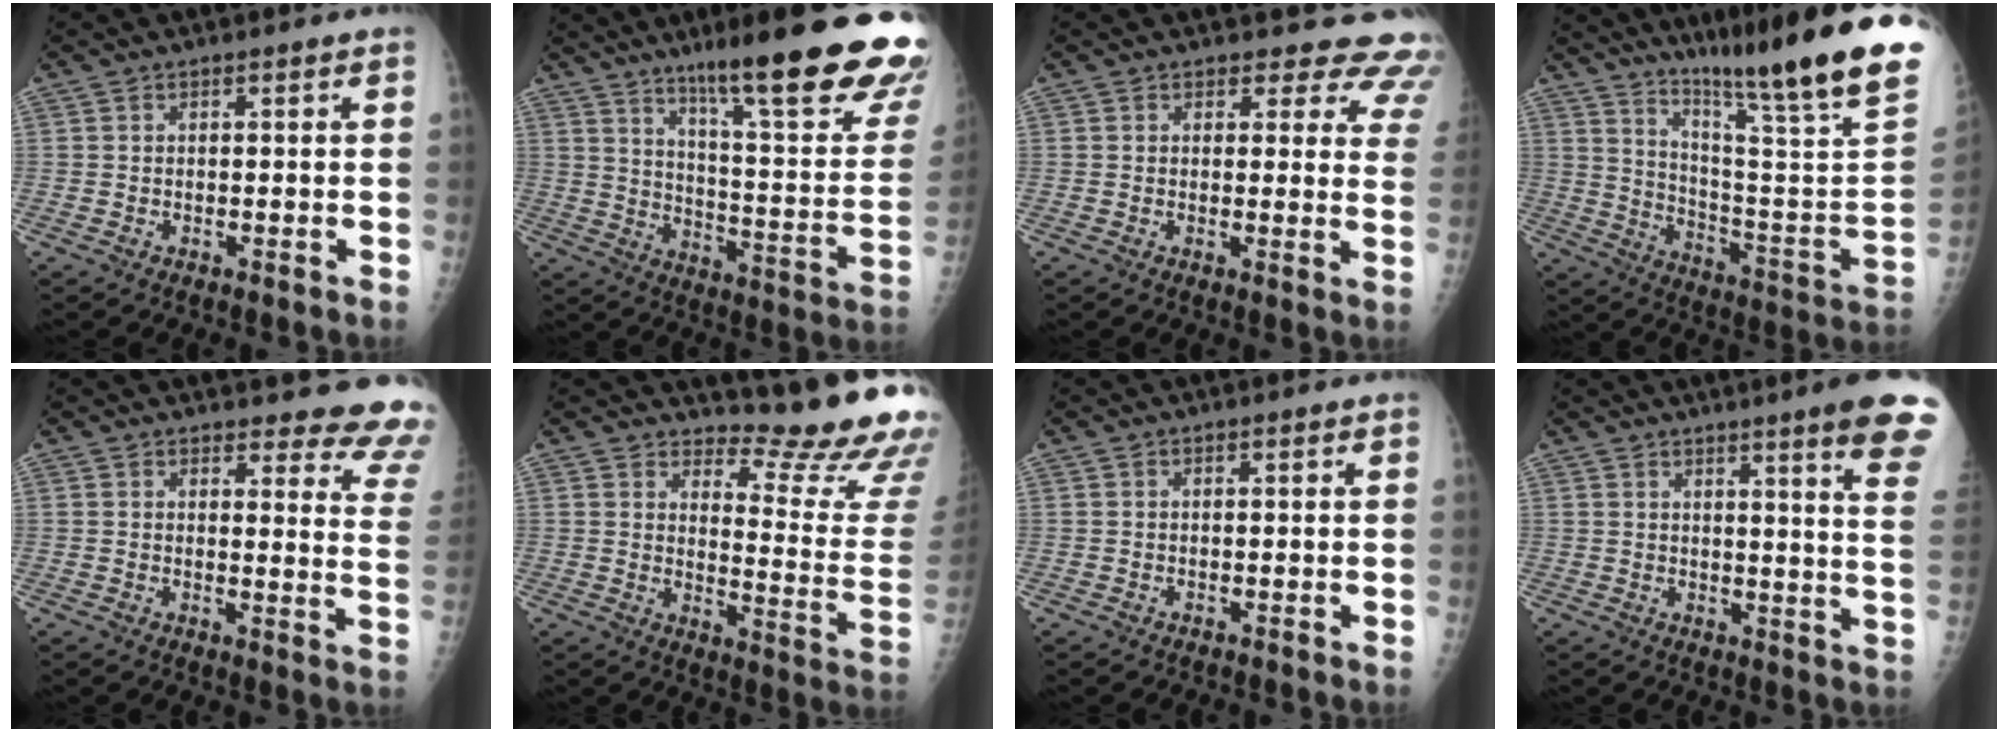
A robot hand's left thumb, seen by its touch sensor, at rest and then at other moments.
{"total": 28.5, "force": [18.8, 4.1, 21.0], "torque": [-0.241, -0.089, 0.271]}
{"total": 10.7, "force": [9.7, 4.3, 1.4], "torque": [0.042, -0.061, 0.074]}
{"total": 27.9, "force": [20.5, 0.1, 18.9], "torque": [-0.278, -0.142, 0.305]}
{"total": 14.9, "force": [14.3, 3.2, 2.9], "torque": [0.020, -0.132, 0.128]}
{"total": 16.6, "force": [15.2, 2.3, 6.5], "torque": [-0.053, -0.183, 0.178]}
{"total": 0.0}
{"total": 14.1, "force": [9.6, 0.4, 10.2], "torque": [-0.109, -0.054, 0.101]}